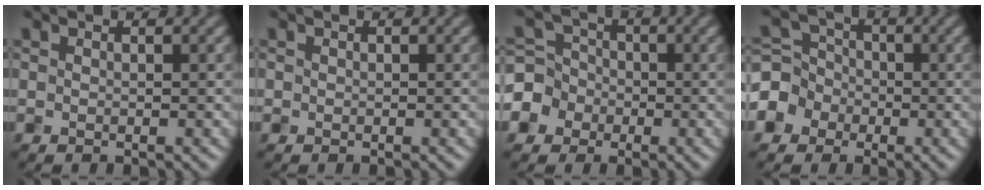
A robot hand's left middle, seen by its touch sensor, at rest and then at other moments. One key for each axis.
{"total": 0.5, "fx": -0.2, "fy": -0.3, "fz": -0.4, "tx": 0.001, "ty": 0.003, "tz": 0.004}
{"total": 5.4, "fx": -2.3, "fy": 4.8, "fz": 0.7, "tx": -0.011, "ty": 0.013, "tz": -0.060}
{"total": 4.9, "fx": -2.1, "fy": 4.3, "fz": 0.8, "tx": -0.010, "ty": 0.013, "tz": -0.054}